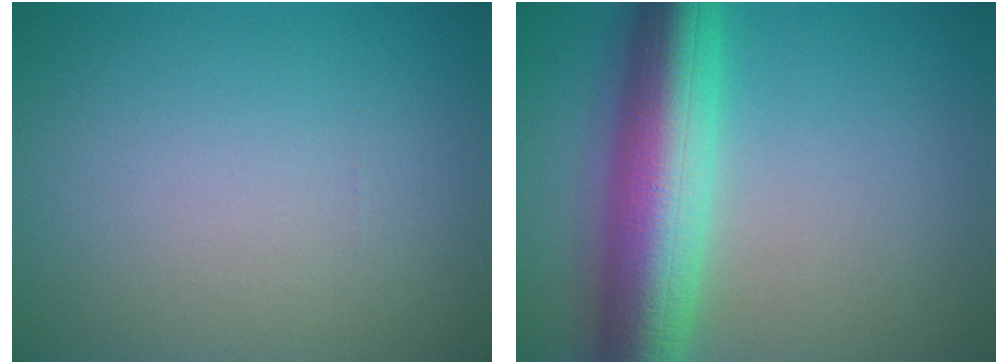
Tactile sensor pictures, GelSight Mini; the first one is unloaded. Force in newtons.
{"total": 10.1, "press": 10.1, "slide": 0.1}